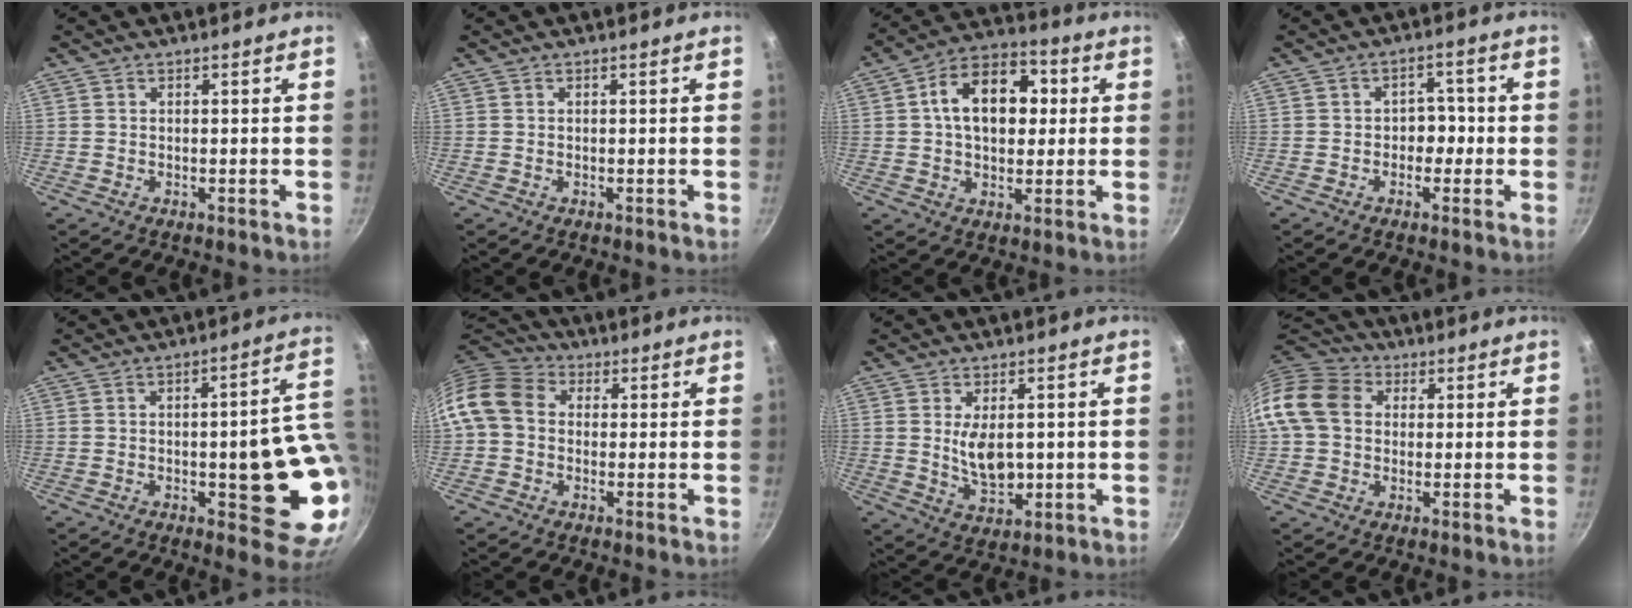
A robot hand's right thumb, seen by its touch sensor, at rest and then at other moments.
{"total": 0.0}
{"total": 15.0, "force": [2.4, 10.0, 10.9], "torque": [-0.129, 0.022, 0.022]}
{"total": 4.0, "force": [-0.9, 3.2, 2.2], "torque": [0.011, 0.016, -0.017]}
{"total": 17.1, "force": [-1.6, 5.6, 16.1], "torque": [-0.155, 0.004, -0.021]}
{"total": 10.4, "force": [0.4, 8.5, 6.0], "torque": [-0.091, 0.024, -0.013]}
{"total": 7.2, "force": [0.5, 4.2, 5.9], "torque": [-0.082, -0.016, 0.020]}
{"total": 12.4, "force": [1.8, 10.1, 7.0], "torque": [-0.113, 0.025, 0.016]}